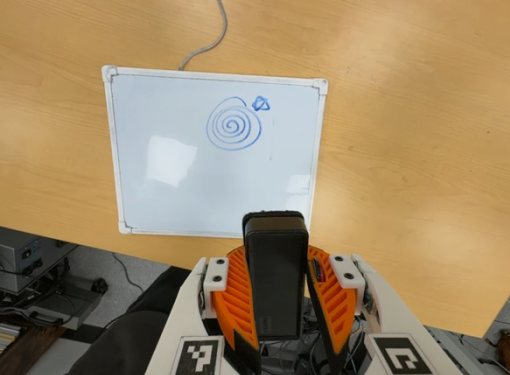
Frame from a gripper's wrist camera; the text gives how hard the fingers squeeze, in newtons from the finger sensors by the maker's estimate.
{"total": 11.5, "left": 9.5, "right": 13.6}